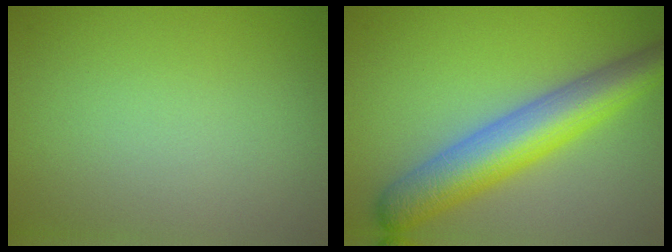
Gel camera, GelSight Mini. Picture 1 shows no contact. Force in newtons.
{"total": 7.3, "press": 7.2, "slide": 0.3}